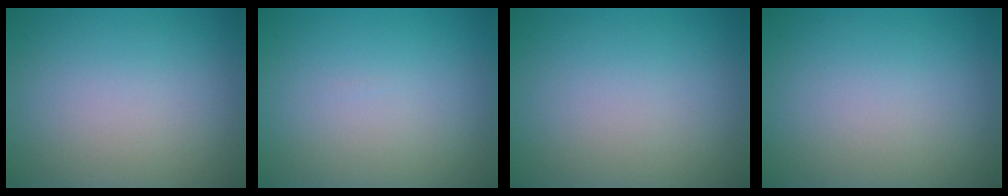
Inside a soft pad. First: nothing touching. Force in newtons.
{"total": 0.0}
{"total": 0.0}
{"total": 0.0}